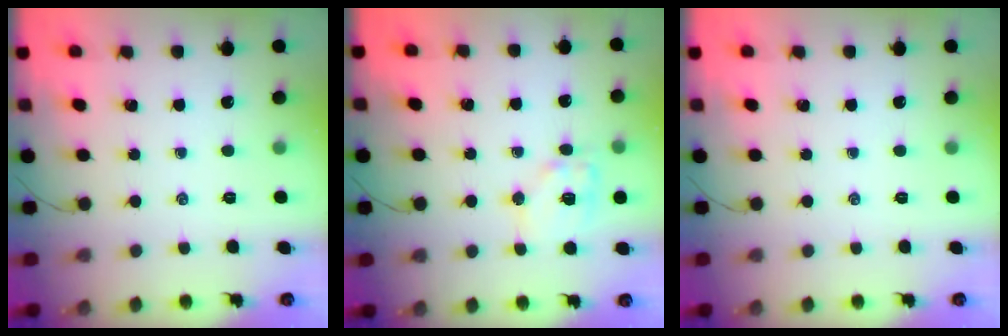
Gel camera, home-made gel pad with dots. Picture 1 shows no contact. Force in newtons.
{"total": 10.4, "press": 10.3, "slide": 1.6}
{"total": 0.0}